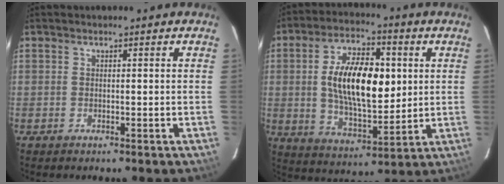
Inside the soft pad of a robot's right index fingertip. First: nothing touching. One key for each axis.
{"total": 16.7, "fx": 2.3, "fy": 8.0, "fz": 14.5, "tx": -0.256, "ty": 0.011, "tz": 0.047}